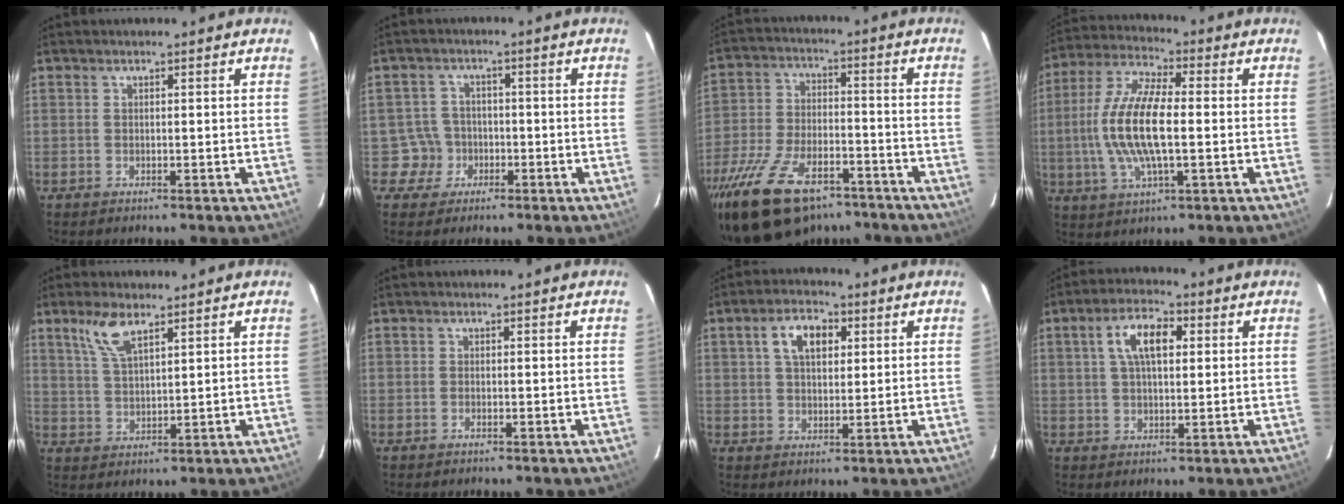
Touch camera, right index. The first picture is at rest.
{"total": 4.5, "force": [-1.7, 4.1, -0.3], "torque": [0.005, 0.020, -0.031]}
{"total": 20.1, "force": [-14.1, 9.5, 10.9], "torque": [-0.232, -0.026, -0.236]}
{"total": 14.4, "force": [-0.9, 4.8, 13.6], "torque": [-0.279, 0.004, -0.020]}
{"total": 6.4, "force": [4.2, 2.2, 4.3], "torque": [-0.088, 0.005, 0.089]}
{"total": 0.5, "force": [-0.2, 0.1, 0.4], "torque": [-0.009, 0.000, -0.006]}
{"total": 6.8, "force": [2.4, 4.0, 5.0], "torque": [-0.089, 0.020, 0.043]}
{"total": 7.7, "force": [2.2, 3.7, 6.4], "torque": [-0.117, 0.019, 0.039]}